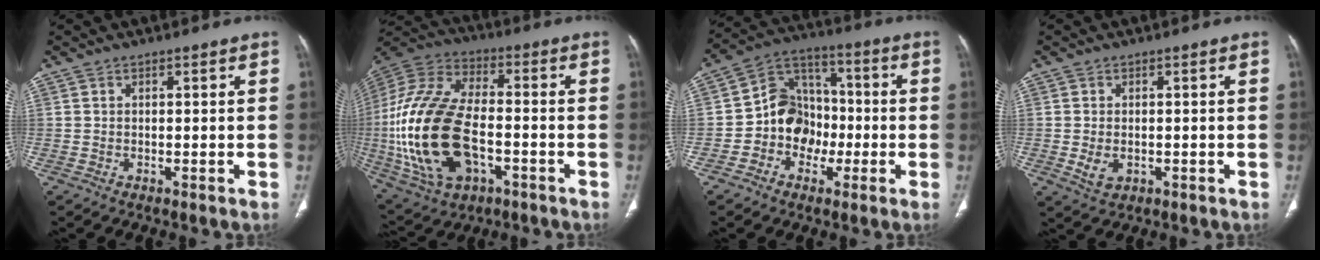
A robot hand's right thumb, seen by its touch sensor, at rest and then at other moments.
{"total": 26.3, "force": [-4.7, 14.8, 21.2], "torque": [-0.456, 0.007, -0.072]}
{"total": 11.7, "force": [-2.8, 9.9, 5.6], "torque": [-0.049, 0.043, -0.058]}
{"total": 3.4, "force": [-0.6, 2.3, 2.4], "torque": [-0.044, -0.003, -0.002]}